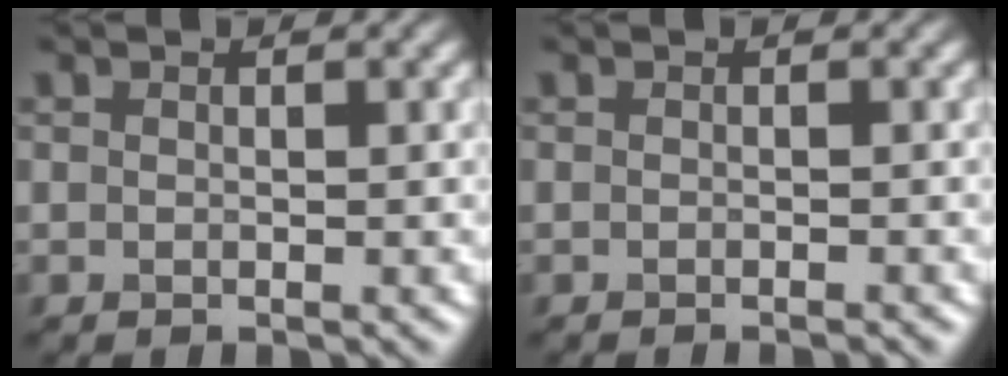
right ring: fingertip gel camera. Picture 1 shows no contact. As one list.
[{"total": 0.9, "force": [-0.8, 0.1, 0.5], "torque": [0.001, -0.002, -0.014]}]